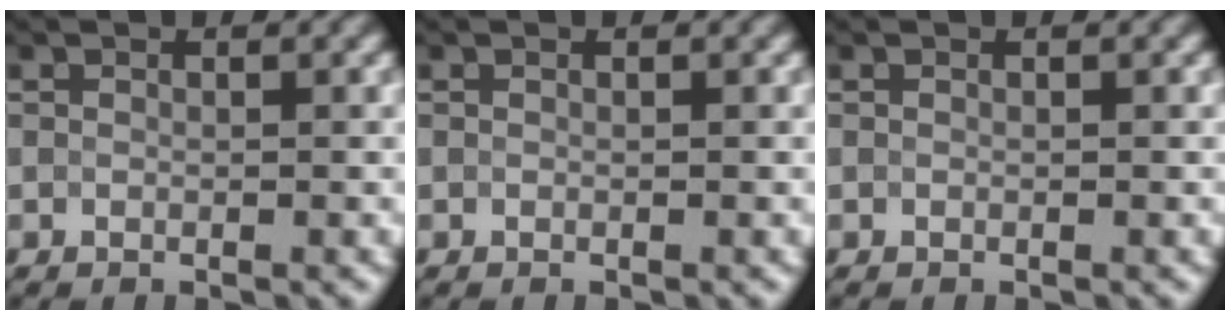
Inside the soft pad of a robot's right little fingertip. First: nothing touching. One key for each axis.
{"total": 0.0}
{"total": 0.0}